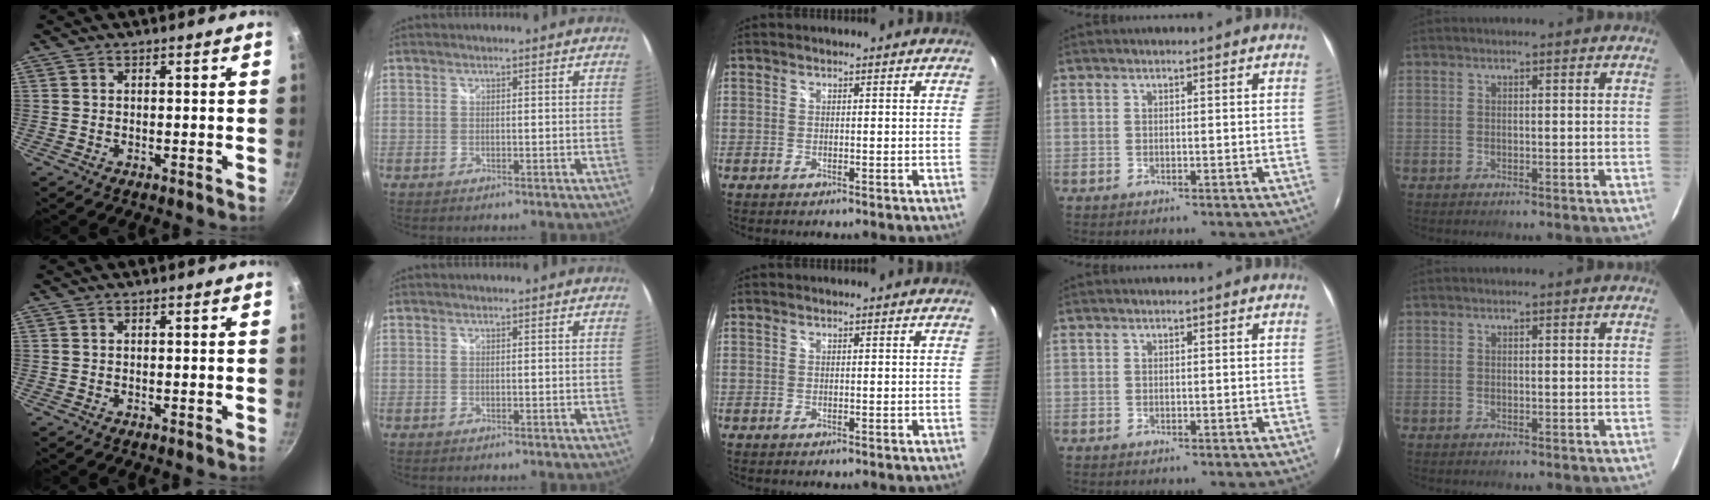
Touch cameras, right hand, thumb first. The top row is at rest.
{}